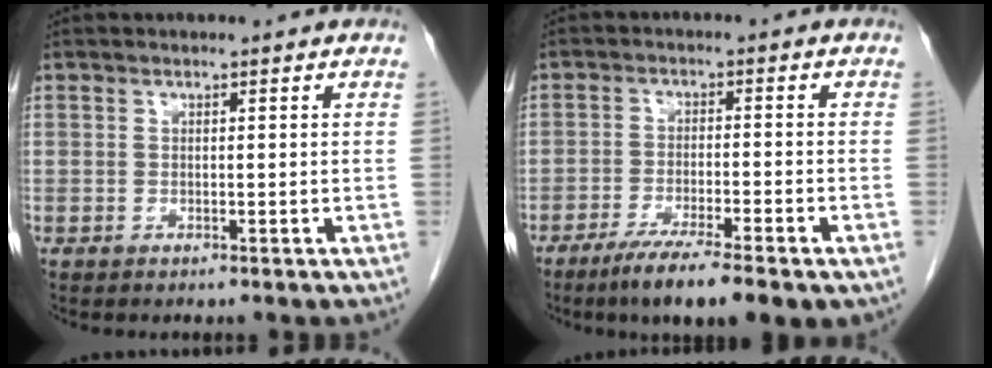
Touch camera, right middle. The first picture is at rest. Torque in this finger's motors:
{"motor_torque": [1.12, -1.02, 0.11, 0.10]}